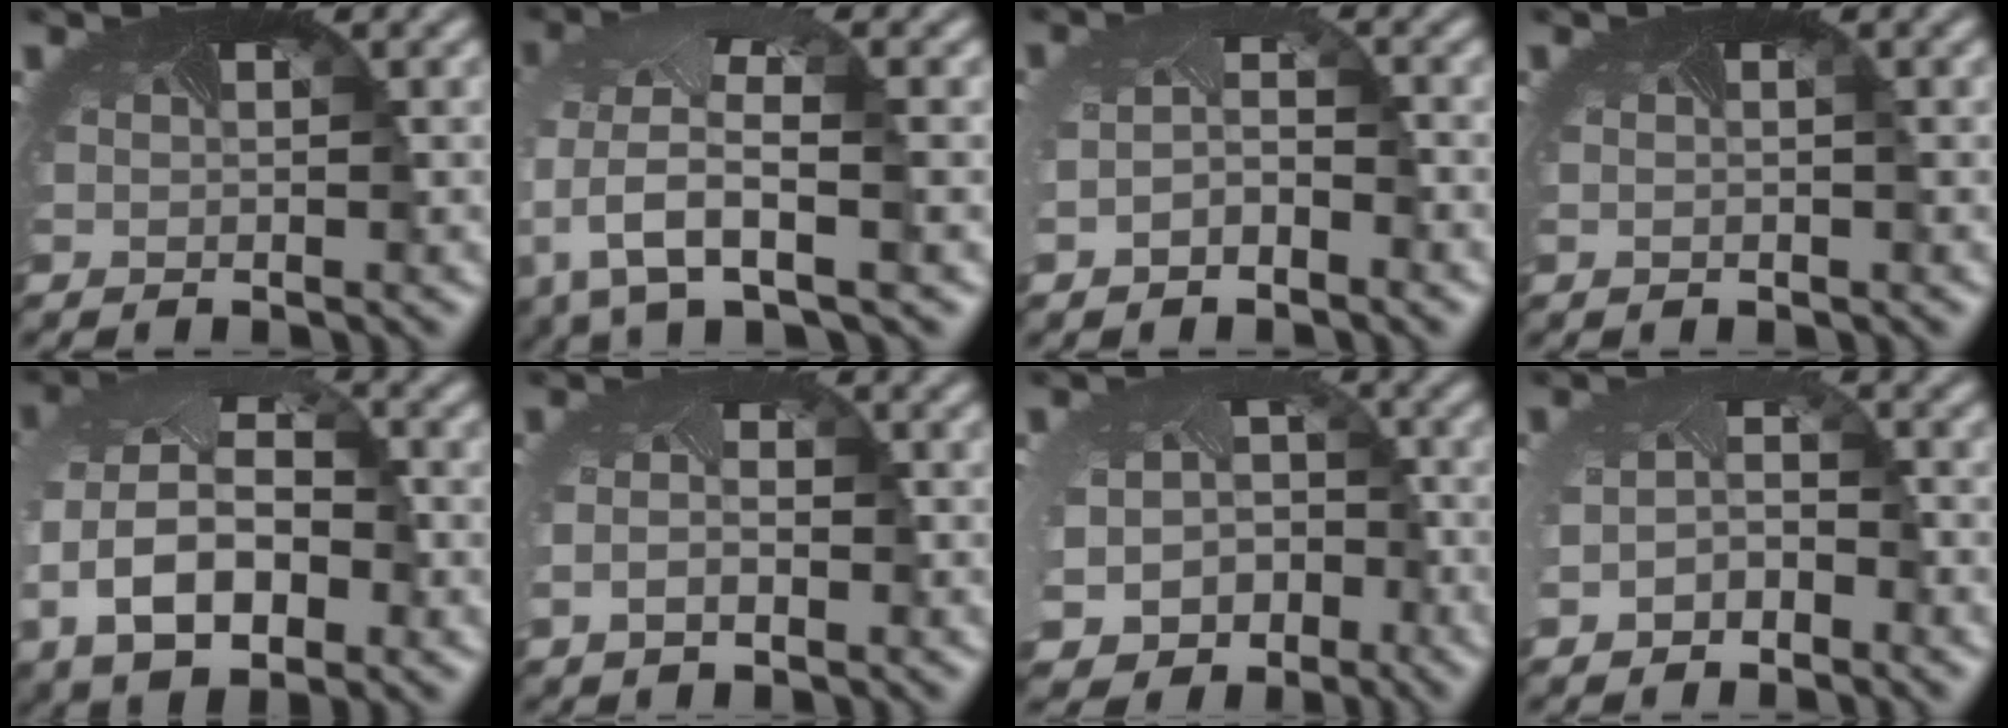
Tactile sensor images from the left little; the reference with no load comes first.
{"total": 6.6, "force": [-1.4, 3.0, 5.7], "torque": [-0.140, -0.018, -0.032]}
{"total": 1.9, "force": [-1.1, 1.0, 1.2], "torque": [-0.039, -0.004, -0.027]}
{"total": 0.6, "force": [-0.2, 0.2, 0.5], "torque": [-0.009, 0.001, -0.003]}
{"total": 10.0, "force": [-1.9, 6.2, 7.6], "torque": [-0.171, -0.014, -0.032]}
{"total": 2.4, "force": [-0.7, 1.5, 1.7], "torque": [-0.050, -0.014, -0.011]}
{"total": 10.1, "force": [-5.2, 8.2, 2.9], "torque": [-0.068, -0.059, -0.070]}
{"total": 2.7, "force": [-1.2, 1.8, 1.6], "torque": [-0.048, -0.008, -0.025]}